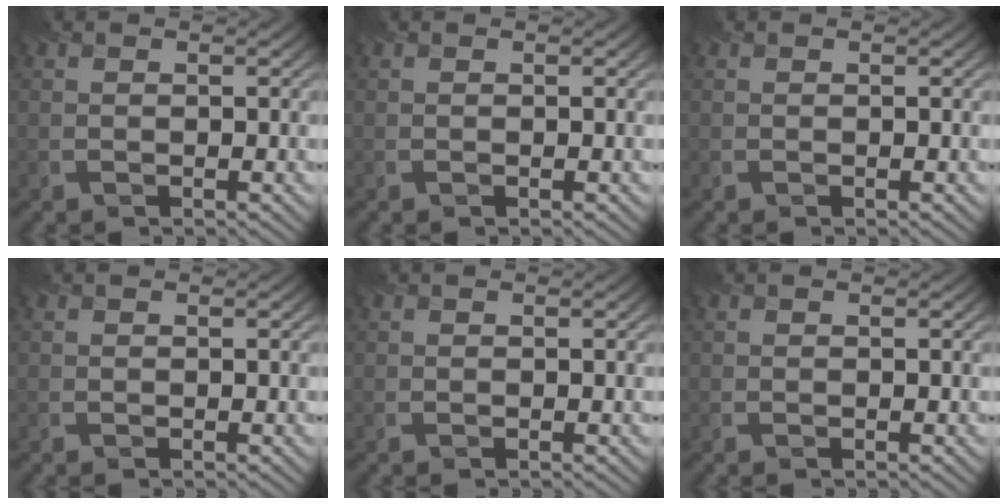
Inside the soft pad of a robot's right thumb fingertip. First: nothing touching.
{"total": 0.0}
{"total": 0.0}
{"total": 0.0}
{"total": 0.0}
{"total": 0.0}